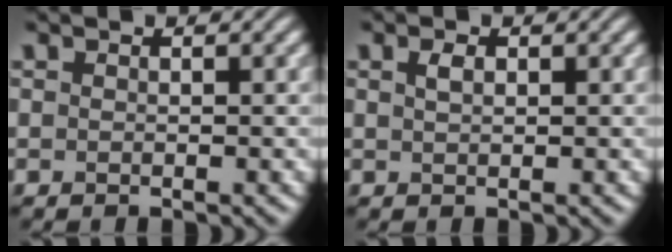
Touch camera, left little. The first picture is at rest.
{"total": 1.1, "force": [0.5, 0.5, 0.8], "torque": [-0.019, 0.003, 0.010]}